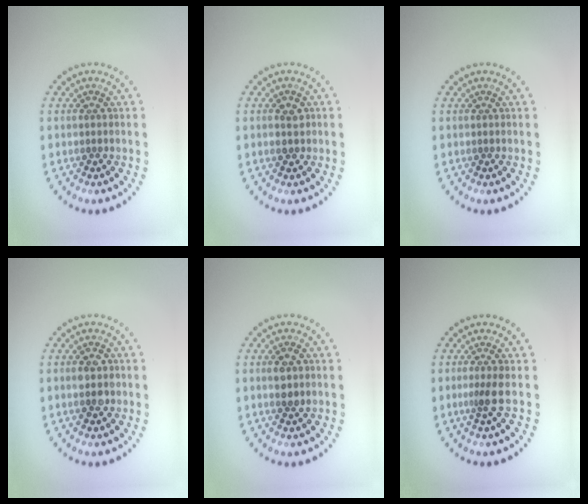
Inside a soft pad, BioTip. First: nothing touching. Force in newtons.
{"total": 1.5, "press": 1.5, "slide": 0.2}
{"total": 0.0}
{"total": 2.5, "press": 2.5, "slide": 0.1}
{"total": 1.9, "press": 1.9, "slide": 0.3}
{"total": 1.7, "press": 1.2, "slide": 1.2}